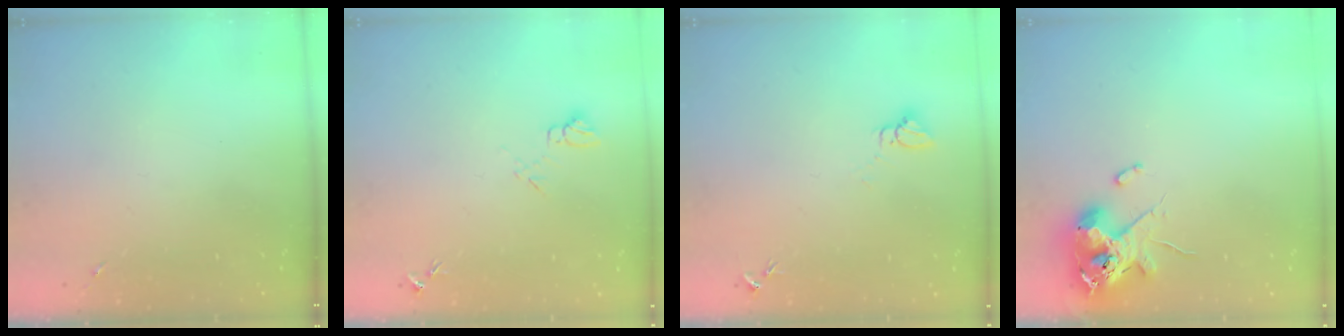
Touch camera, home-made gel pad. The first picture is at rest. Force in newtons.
{"total": 7.1, "press": 7.1, "slide": 0.7}
{"total": 3.2, "press": 3.2, "slide": 0.1}
{"total": 12.0, "press": 11.9, "slide": 1.9}